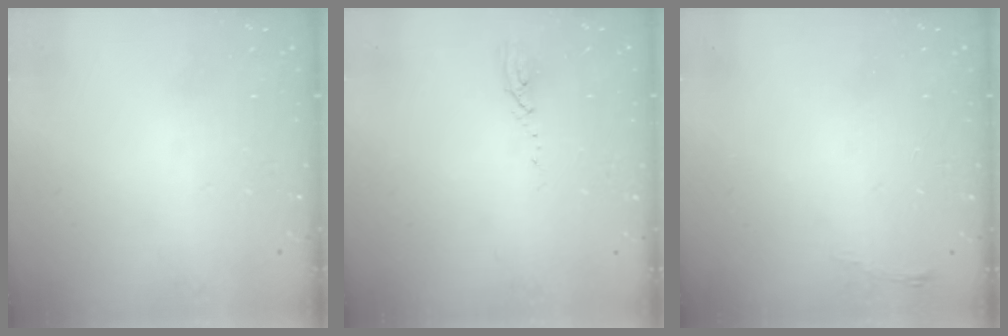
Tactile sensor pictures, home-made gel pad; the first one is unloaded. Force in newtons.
{"total": 3.7, "press": 3.6, "slide": 0.4}
{"total": 3.6, "press": 3.5, "slide": 0.5}